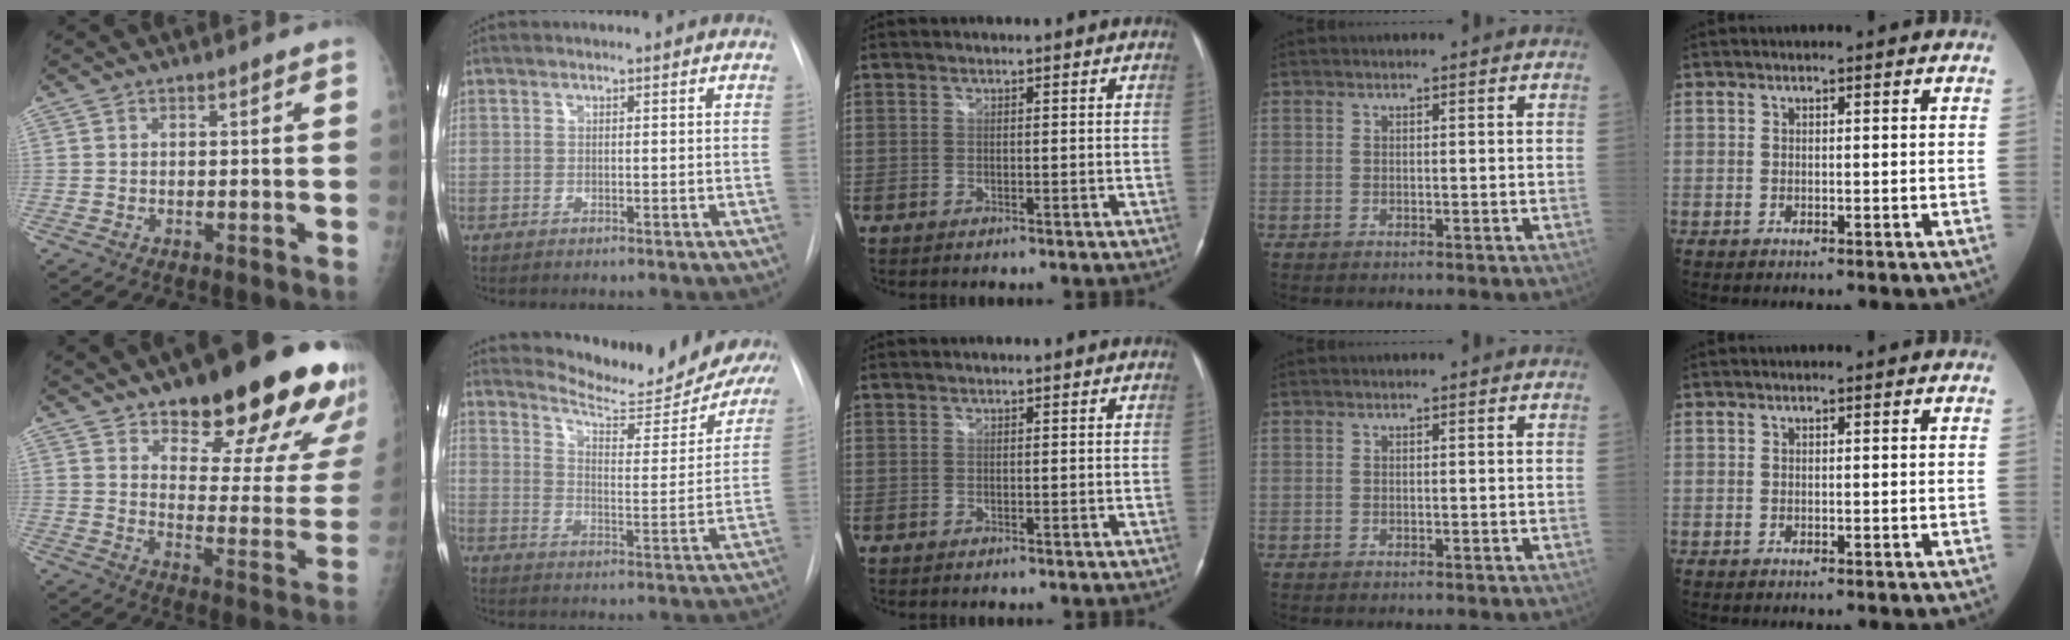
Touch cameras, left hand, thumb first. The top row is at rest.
{"thumb": {"total": 24.3, "force": [16.4, 7.8, 16.0], "torque": [-0.160, -0.084, 0.218]}, "index": {"total": 15.7, "force": [15.2, 1.5, 3.7], "torque": [-0.055, -0.071, 0.193]}}